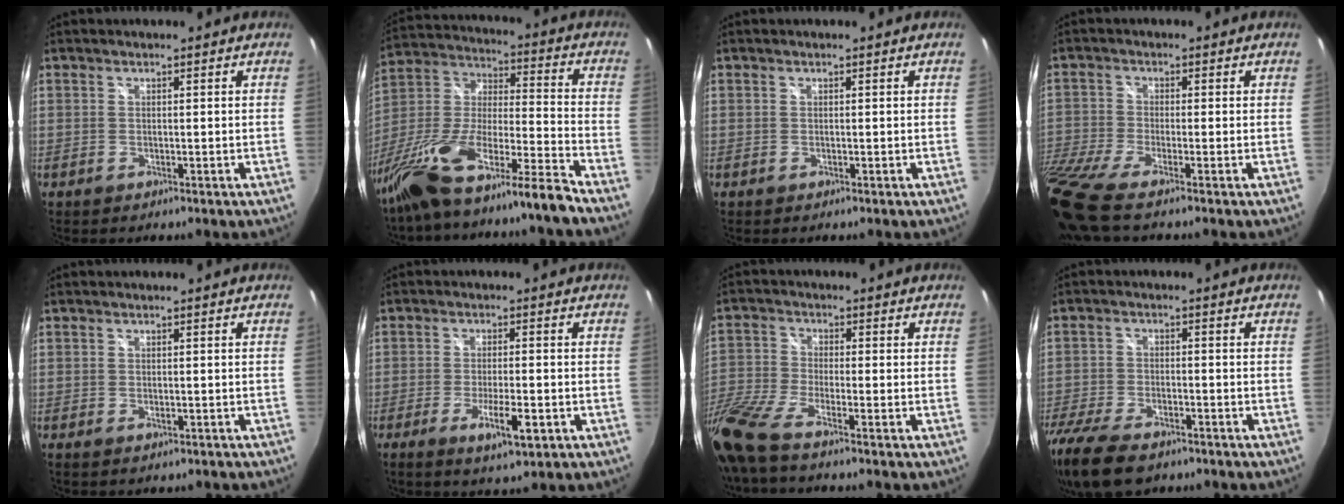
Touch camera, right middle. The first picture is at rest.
{"total": 20.2, "force": [-15.6, 0.1, 12.8], "torque": [-0.229, -0.034, -0.287]}
{"total": 0.0}
{"total": 11.9, "force": [-9.0, 1.2, 7.7], "torque": [-0.183, -0.049, -0.178]}
{"total": 1.2, "force": [-0.7, 0.6, 0.7], "torque": [-0.010, -0.001, -0.009]}
{"total": 6.5, "force": [-3.0, 1.2, 5.6], "torque": [-0.113, -0.013, -0.048]}
{"total": 11.5, "force": [-8.8, 1.2, 7.3], "torque": [-0.175, -0.031, -0.182]}
{"total": 15.7, "force": [-11.5, 6.6, 8.4], "torque": [-0.217, -0.043, -0.205]}